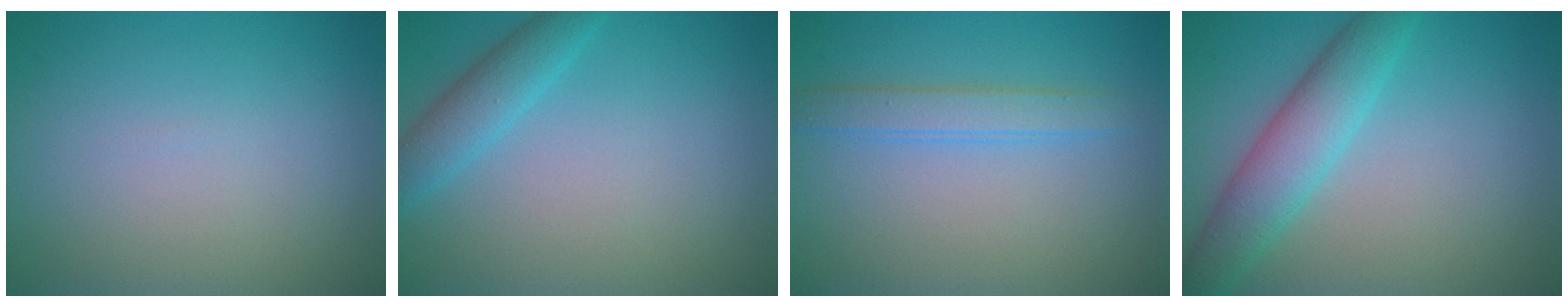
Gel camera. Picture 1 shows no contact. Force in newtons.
{"total": 2.9, "press": 2.9, "slide": 0.2}
{"total": 2.2, "press": 2.2, "slide": 0.1}
{"total": 4.9, "press": 4.9, "slide": 0.1}